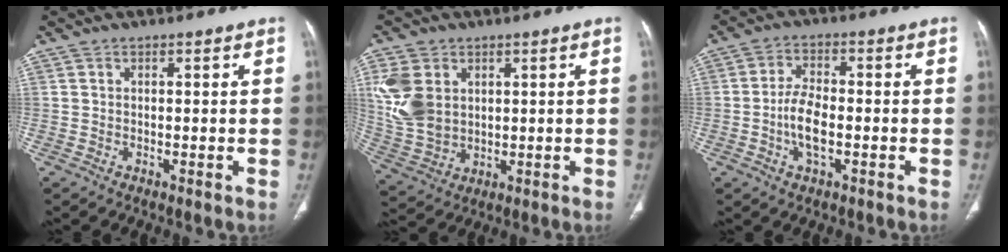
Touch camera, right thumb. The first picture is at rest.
{"total": 11.4, "force": [3.1, 8.4, 7.1], "torque": [-0.141, -0.009, 0.075]}
{"total": 6.5, "force": [-1.6, 3.1, 5.5], "torque": [-0.107, 0.013, -0.031]}